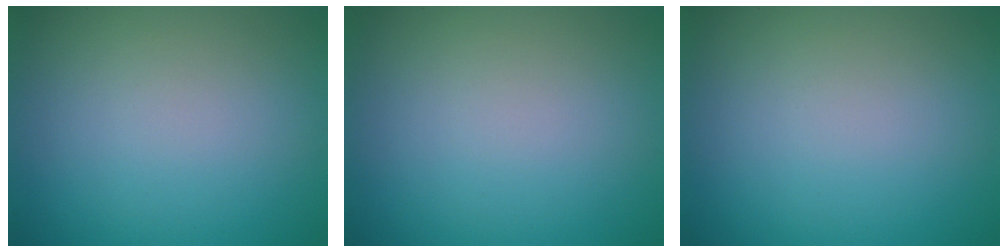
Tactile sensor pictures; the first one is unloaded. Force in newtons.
{"total": 0.0}
{"total": 0.0}